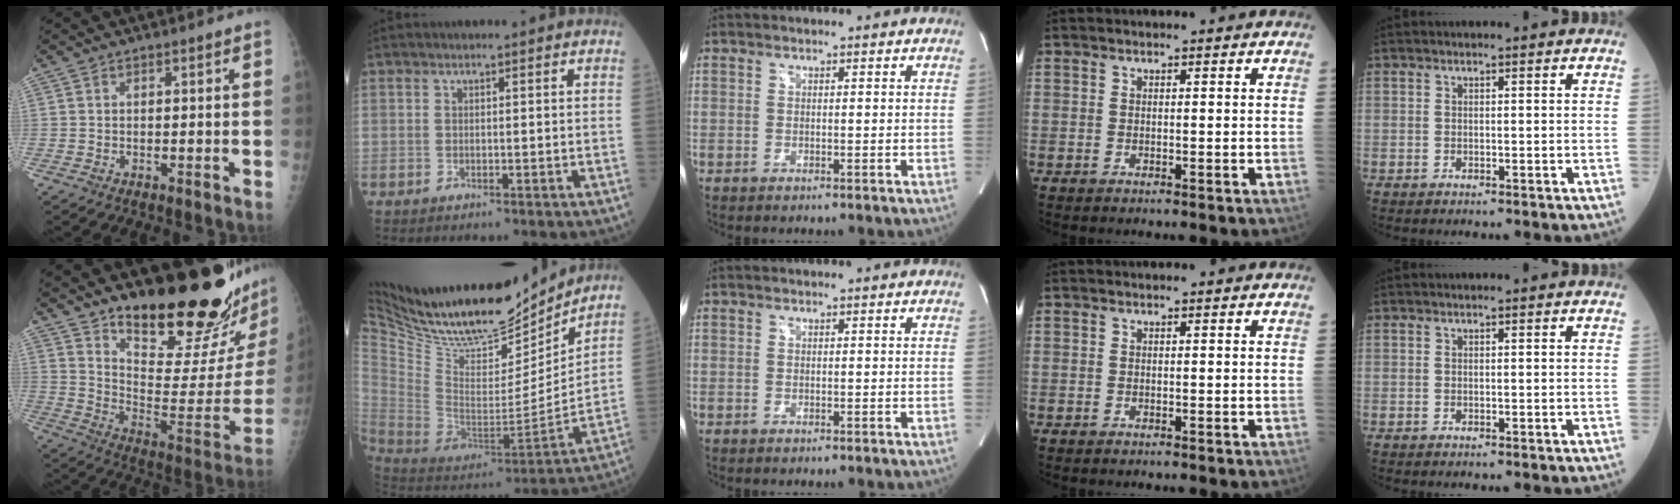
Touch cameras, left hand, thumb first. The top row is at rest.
{"thumb": {"total": 25.2, "force": [20.5, 5.5, 13.7], "torque": [-0.168, -0.165, 0.296]}, "index": {"total": 21.7, "force": [19.5, 5.4, 7.9], "torque": [-0.148, -0.046, 0.322]}}